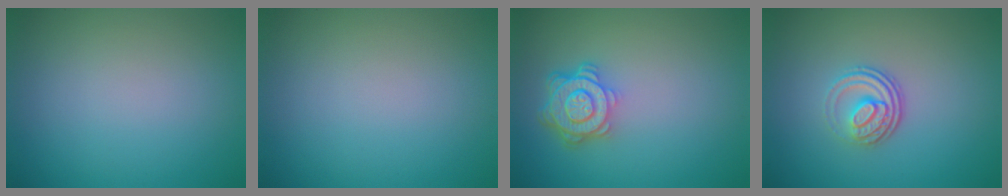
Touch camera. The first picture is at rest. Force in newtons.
{"total": 0.0}
{"total": 4.7, "press": 3.6, "slide": 3.0}
{"total": 3.3, "press": 2.4, "slide": 2.2}